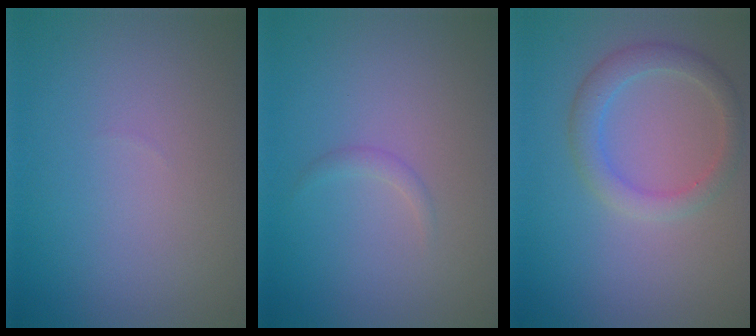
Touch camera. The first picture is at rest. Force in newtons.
{"total": 0.8, "press": 0.8, "slide": 0.1}
{"total": 2.8, "press": 2.8, "slide": 0.2}